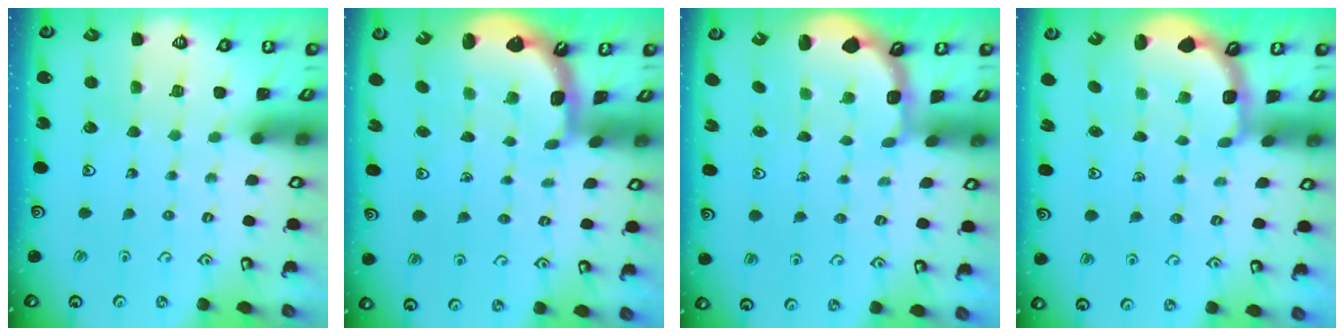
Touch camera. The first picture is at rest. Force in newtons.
{"total": 2.6, "press": 1.7, "slide": 1.9}
{"total": 2.4, "press": 2.0, "slide": 1.3}
{"total": 2.9, "press": 1.9, "slide": 2.2}